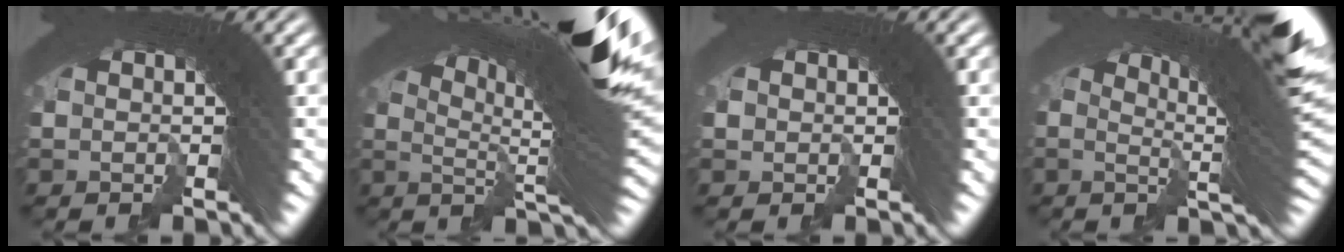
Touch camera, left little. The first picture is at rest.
{"total": 19.2, "force": [8.5, 5.4, 16.3], "torque": [-0.203, 0.041, 0.115]}
{"total": 0.6, "force": [-0.3, 0.5, 0.0], "torque": [0.009, 0.001, -0.003]}
{"total": 15.0, "force": [6.1, 4.1, 13.1], "torque": [-0.140, 0.040, 0.073]}